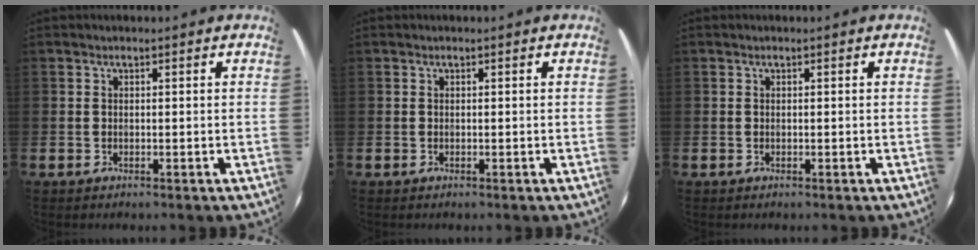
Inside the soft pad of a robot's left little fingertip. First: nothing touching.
{"total": 0.0}
{"total": 0.0}